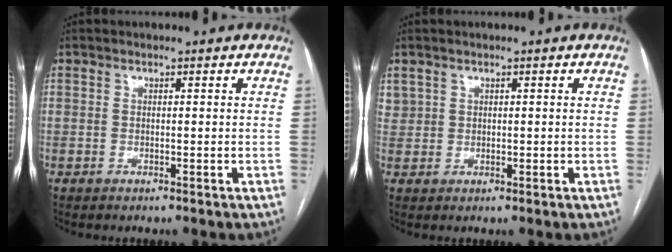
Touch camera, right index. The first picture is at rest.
{"total": 2.1, "force": [1.2, 1.7, -0.1], "torque": [0.007, 0.009, 0.025]}